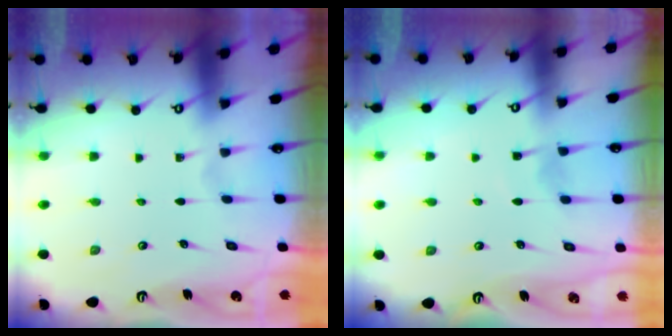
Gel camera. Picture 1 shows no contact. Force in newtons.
{"total": 5.5, "press": 5.5, "slide": 0.6}